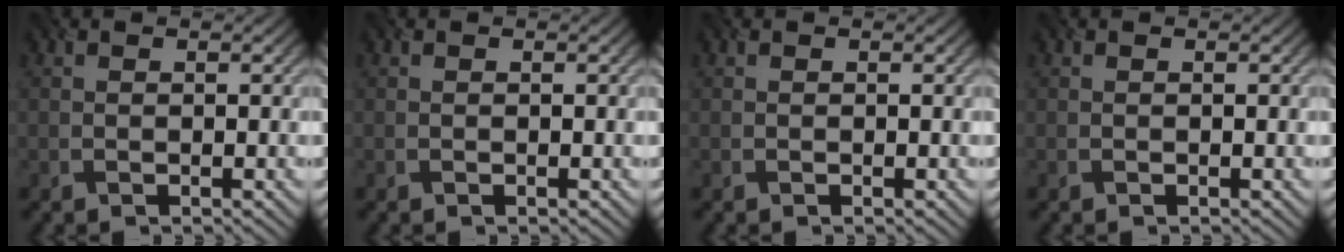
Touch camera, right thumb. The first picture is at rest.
{"total": 0.0}
{"total": 0.0}
{"total": 0.0}